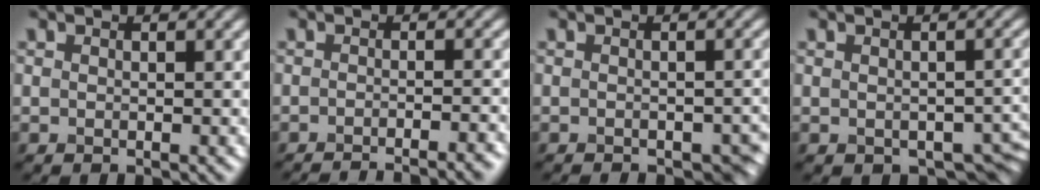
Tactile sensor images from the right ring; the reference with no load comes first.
{"total": 5.8, "force": [-4.8, 1.3, 2.9], "torque": [-0.014, 0.006, -0.058]}
{"total": 3.2, "force": [-2.4, 1.3, 1.8], "torque": [-0.019, -0.009, -0.019]}
{"total": 3.7, "force": [-1.3, 2.3, 2.6], "torque": [-0.030, -0.017, -0.010]}